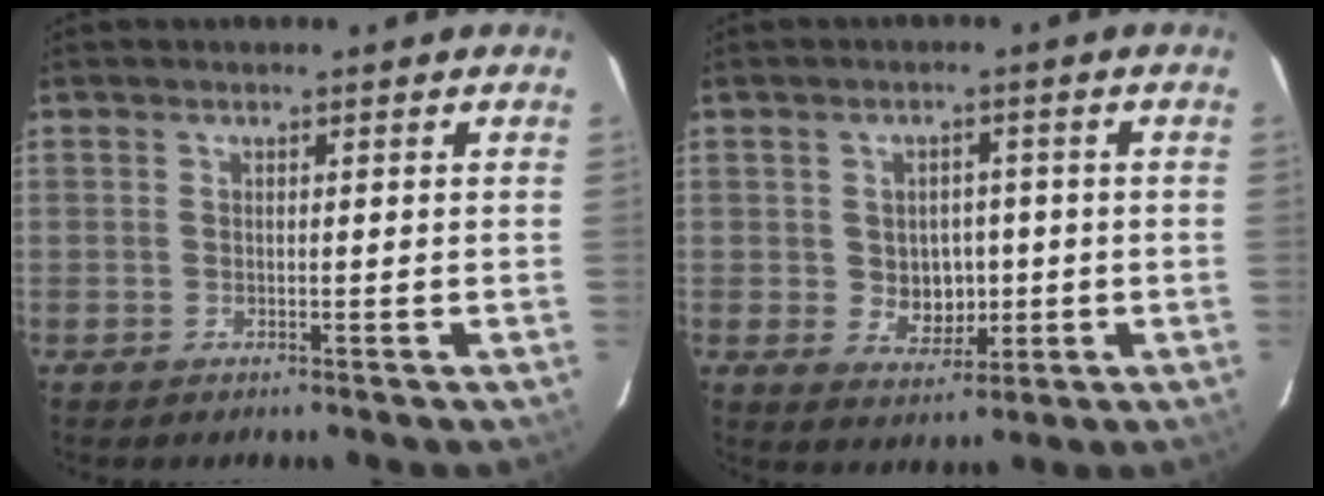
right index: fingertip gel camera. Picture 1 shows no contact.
{"total": 5.8, "force": [-0.4, 4.9, 3.0], "torque": [-0.056, 0.005, 0.009]}